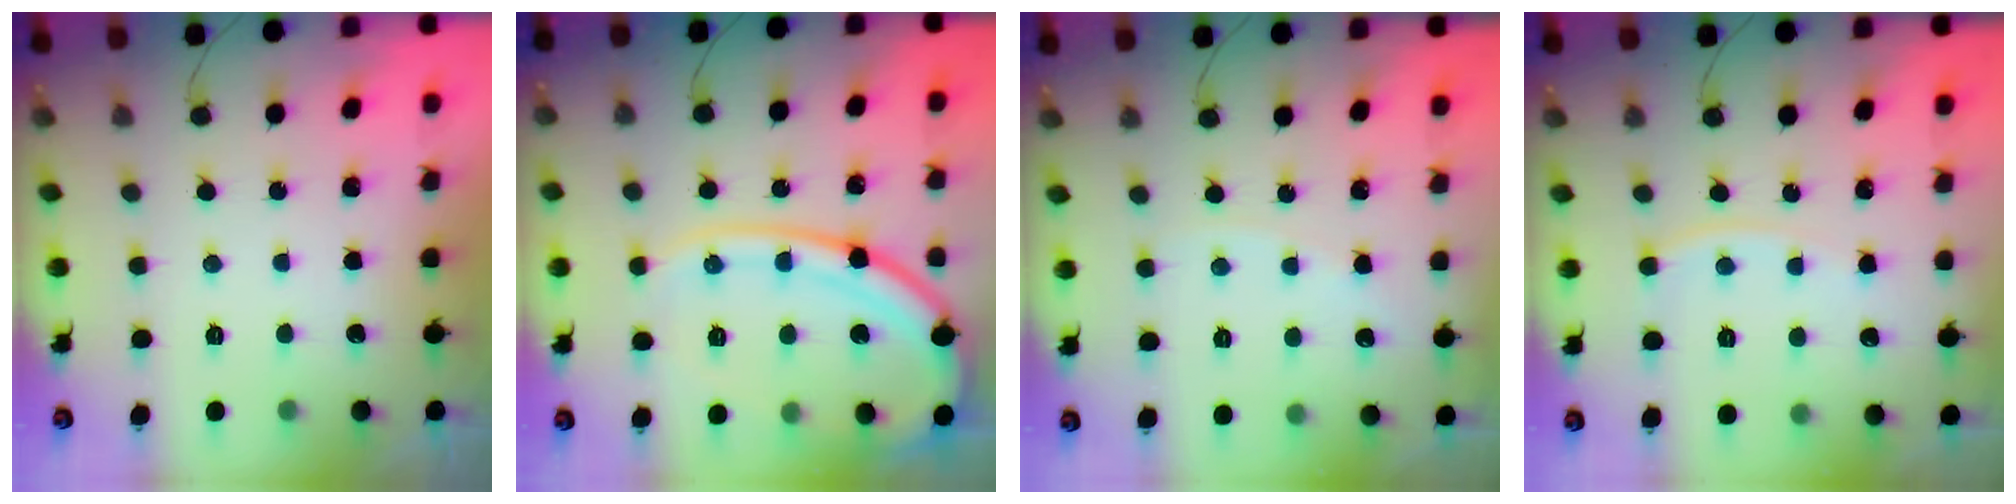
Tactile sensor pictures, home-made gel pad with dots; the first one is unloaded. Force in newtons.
{"total": 16.9, "press": 16.8, "slide": 1.8}
{"total": 2.8, "press": 2.8, "slide": 0.3}
{"total": 6.1, "press": 6.1, "slide": 0.4}